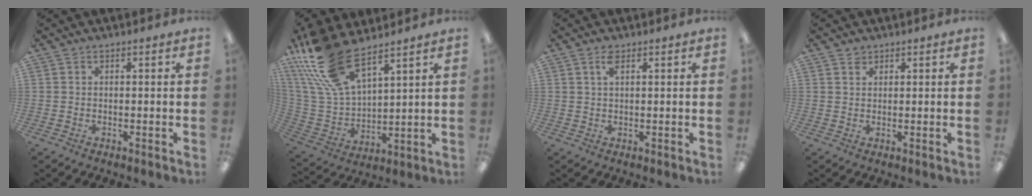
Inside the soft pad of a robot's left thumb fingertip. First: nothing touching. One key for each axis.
{"total": 19.4, "fx": 13.3, "fy": 8.0, "fz": 11.7, "tx": -0.283, "ty": -0.064, "tz": 0.241}
{"total": 2.4, "fx": 1.4, "fy": 1.0, "fz": 1.8, "tx": -0.032, "ty": 0.001, "tz": 0.022}
{"total": 1.5, "fx": 1.2, "fy": 0.9, "fz": 0.2, "tx": -0.005, "ty": 0.000, "tz": 0.023}